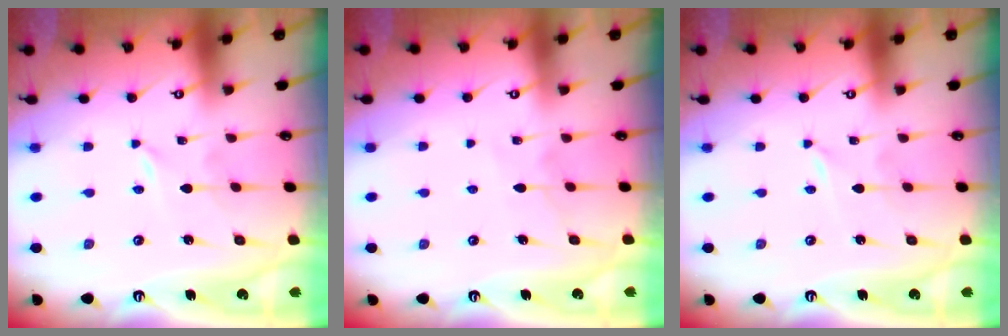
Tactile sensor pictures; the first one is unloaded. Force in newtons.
{"total": 4.9, "press": 4.9, "slide": 0.6}
{"total": 0.0}